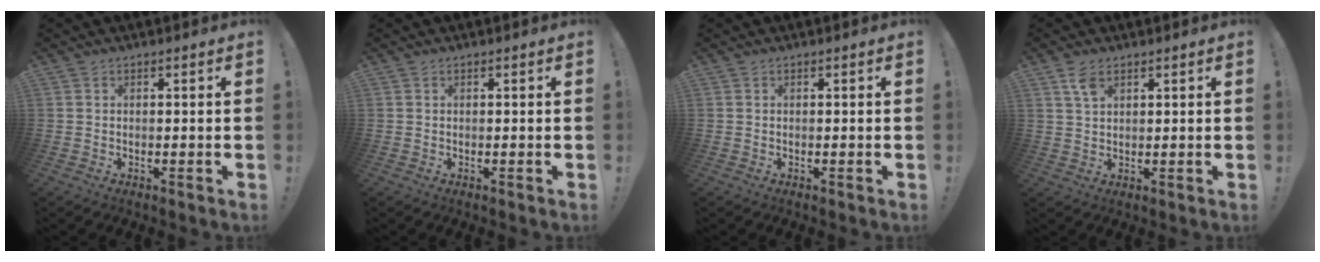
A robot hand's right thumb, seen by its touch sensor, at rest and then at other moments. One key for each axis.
{"total": 0.0}
{"total": 0.0}
{"total": 4.1, "fx": 2.3, "fy": 2.1, "fz": 2.7, "tx": -0.050, "ty": -0.005, "tz": 0.042}